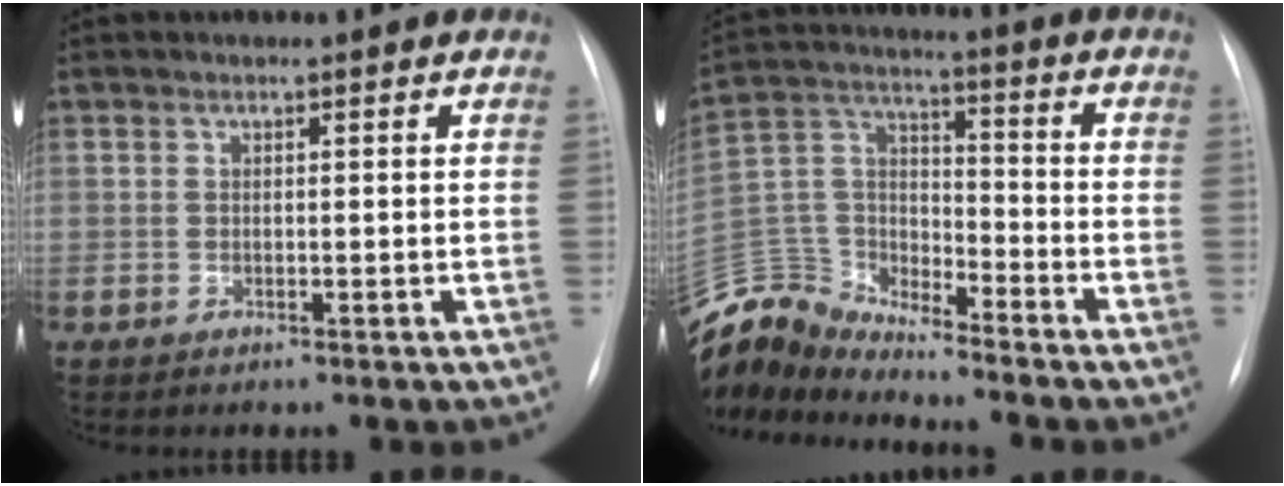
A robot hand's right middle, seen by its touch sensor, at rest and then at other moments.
{"total": 13.3, "force": [-13.0, 2.6, 0.8], "torque": [-0.032, 0.059, -0.253]}